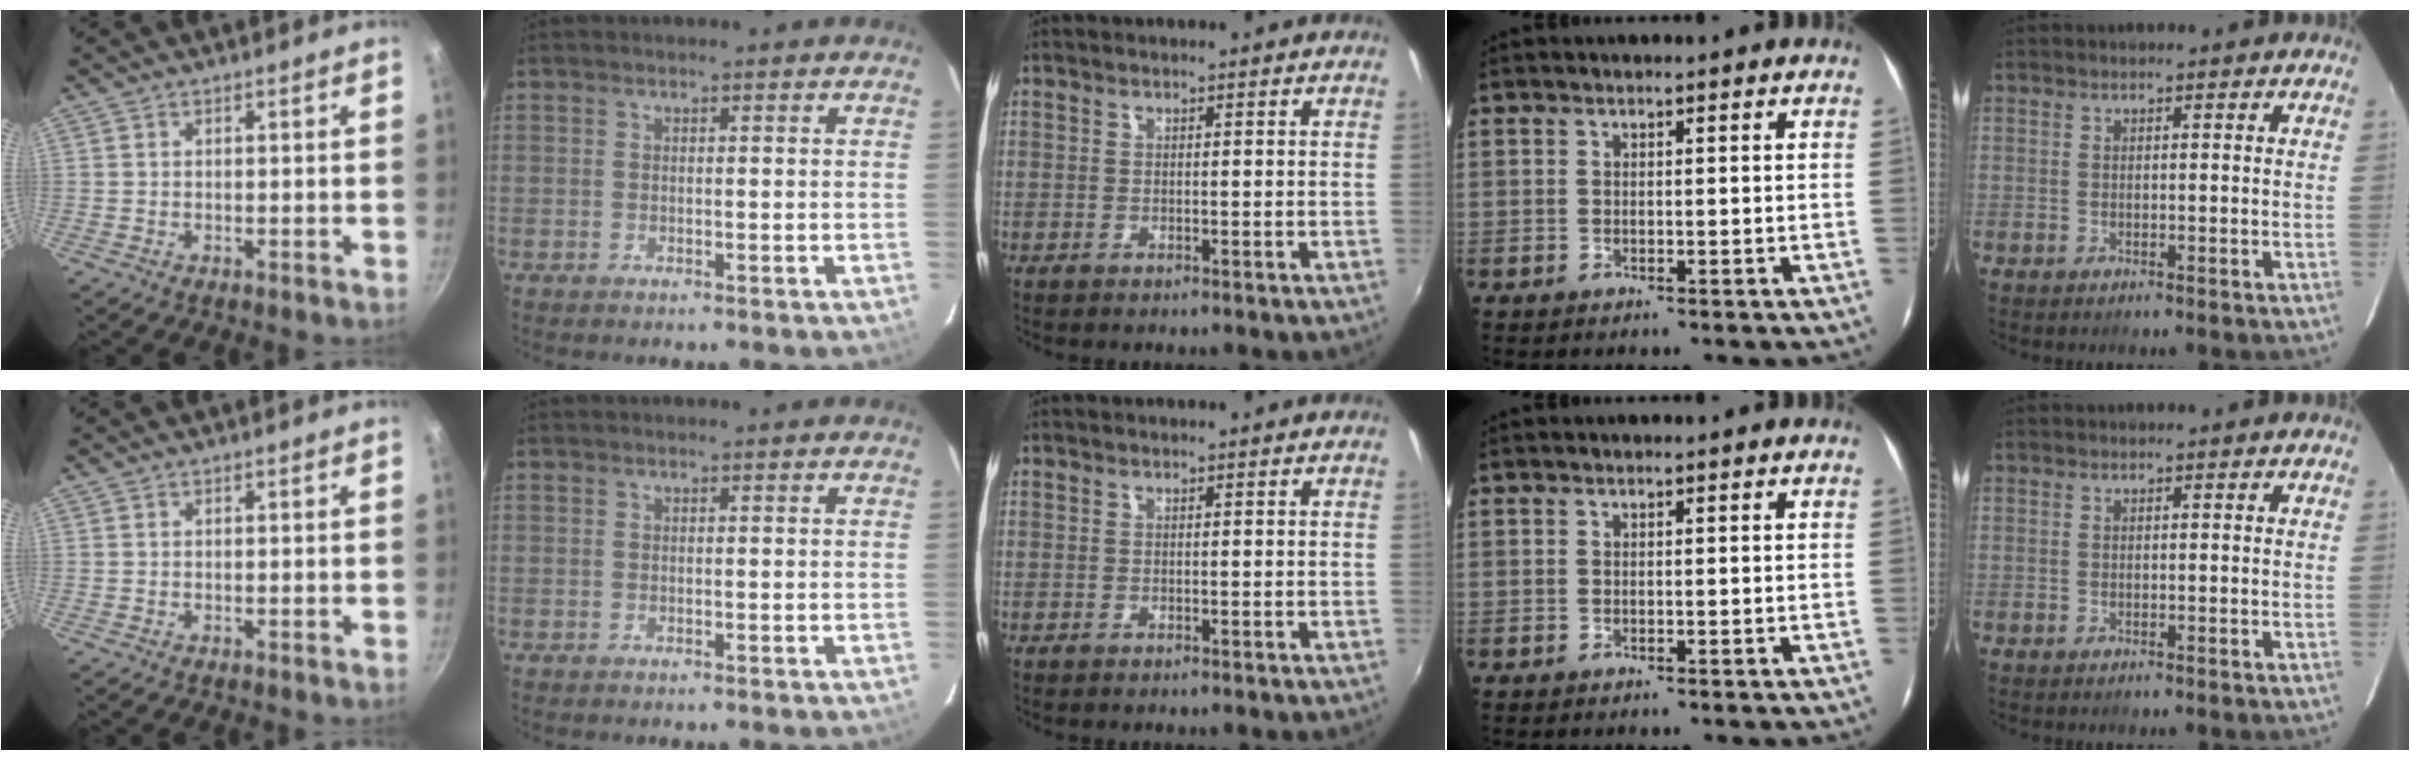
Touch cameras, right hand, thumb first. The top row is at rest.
{}